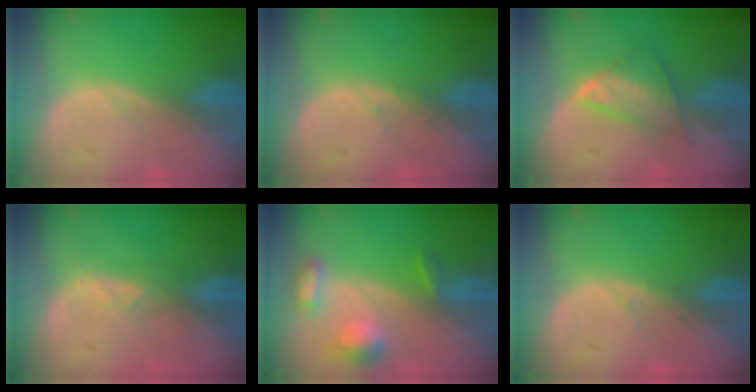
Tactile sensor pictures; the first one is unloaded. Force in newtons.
{"total": 0.7, "press": 0.4, "slide": 0.5}
{"total": 5.8, "press": 5.5, "slide": 2.1}
{"total": 2.0, "press": 1.9, "slide": 0.7}
{"total": 5.7, "press": 5.4, "slide": 2.0}
{"total": 0.7, "press": 0.4, "slide": 0.5}